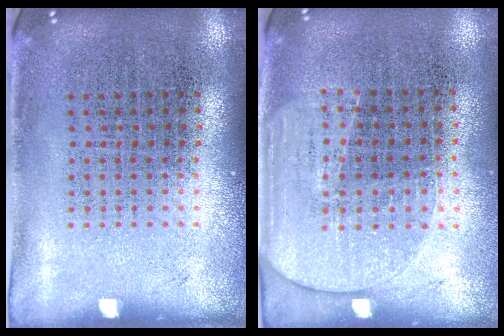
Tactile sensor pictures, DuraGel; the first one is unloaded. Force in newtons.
{"total": 1.6, "press": 1.4, "slide": 0.9}